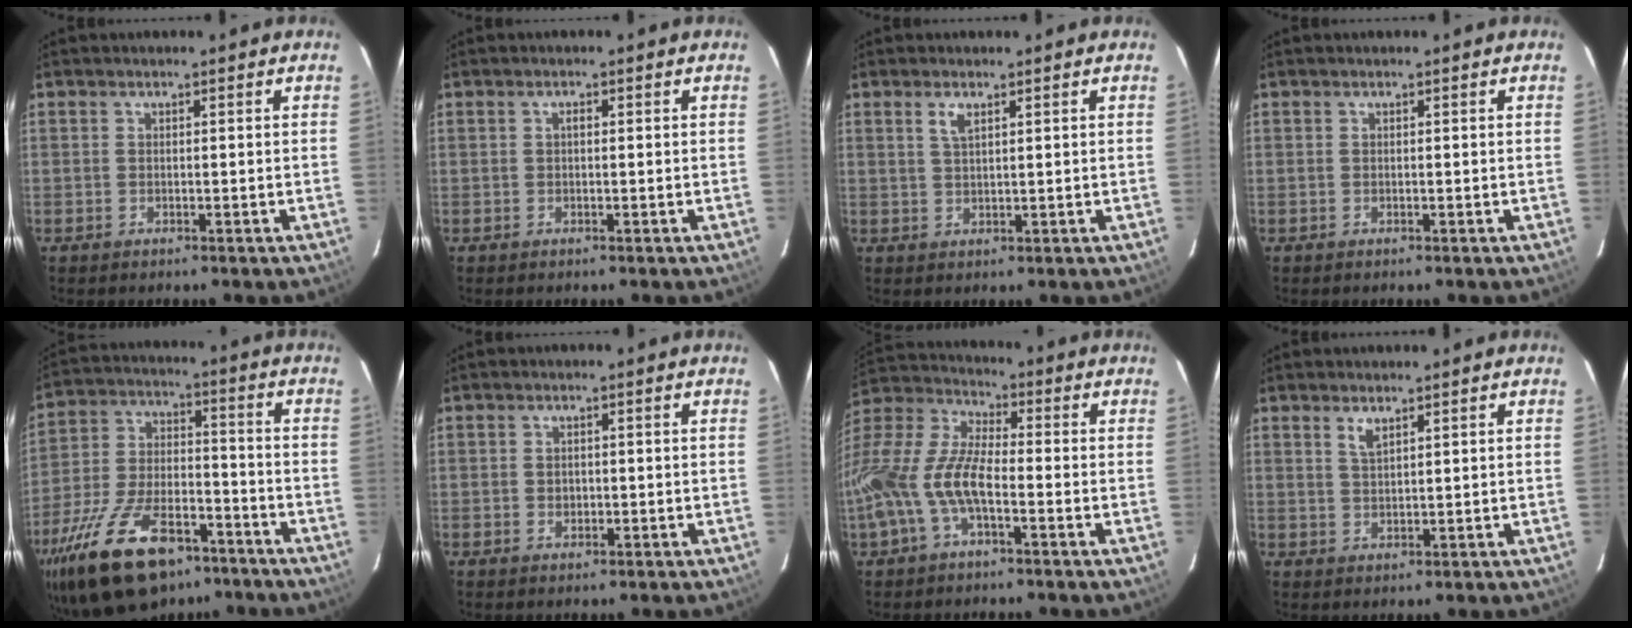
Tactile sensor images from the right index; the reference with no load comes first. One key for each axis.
{"total": 0.7, "fx": 0.0, "fy": 0.4, "fz": 0.5, "tx": -0.006, "ty": 0.006, "tz": -0.002}
{"total": 2.3, "fx": 1.2, "fy": 0.8, "fz": 1.8, "tx": -0.033, "ty": 0.003, "tz": 0.023}
{"total": 0.0}
{"total": 23.4, "fx": -15.1, "fy": 11.0, "fz": 14.1, "tx": -0.287, "ty": -0.018, "tz": -0.247}
{"total": 1.5, "fx": -0.2, "fy": 1.3, "fz": 0.7, "tx": -0.011, "ty": 0.001, "tz": -0.004}
{"total": 16.0, "fx": -5.1, "fy": 6.6, "fz": 13.7, "tx": -0.295, "ty": -0.001, "tz": -0.110}
{"total": 2.3, "fx": 1.6, "fy": 0.8, "fz": 1.6, "tx": -0.028, "ty": 0.001, "tz": 0.029}